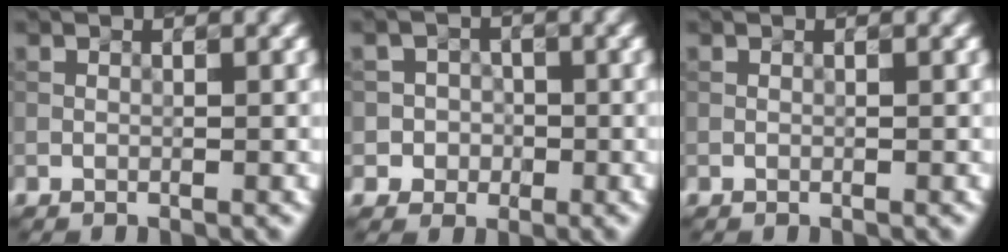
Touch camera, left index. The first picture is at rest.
{"total": 3.2, "force": [-0.9, 3.1, 0.0], "torque": [0.031, 0.010, -0.030]}
{"total": 0.0}